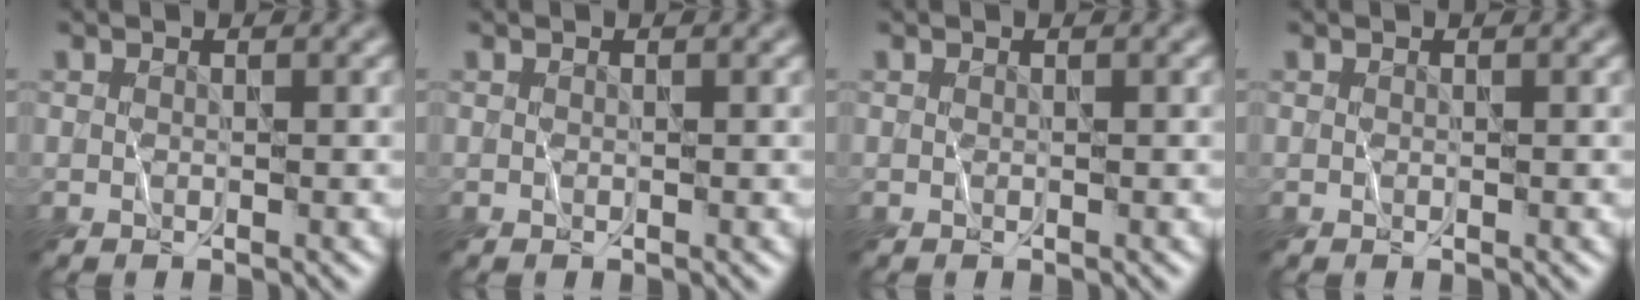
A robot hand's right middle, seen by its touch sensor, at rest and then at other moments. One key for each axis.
{"total": 0.0}
{"total": 0.0}
{"total": 0.0}